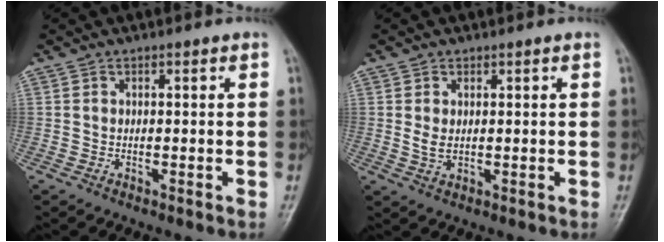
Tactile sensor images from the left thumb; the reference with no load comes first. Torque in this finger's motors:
{"motor_torque": [-0.44, 0.46, 0.46, 0.04, -0.01]}